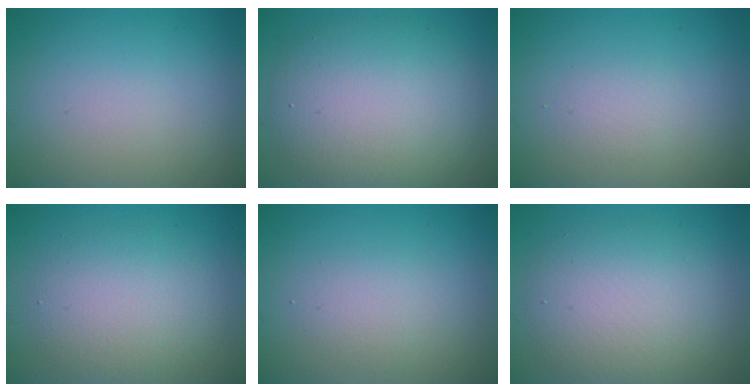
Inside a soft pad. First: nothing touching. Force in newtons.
{"total": 8.4, "press": 8.4, "slide": 0.6}
{"total": 1.2, "press": 1.2, "slide": 0.0}
{"total": 4.2, "press": 4.2, "slide": 0.0}
{"total": 1.9, "press": 1.9, "slide": 0.2}
{"total": 5.7, "press": 5.7, "slide": 0.6}